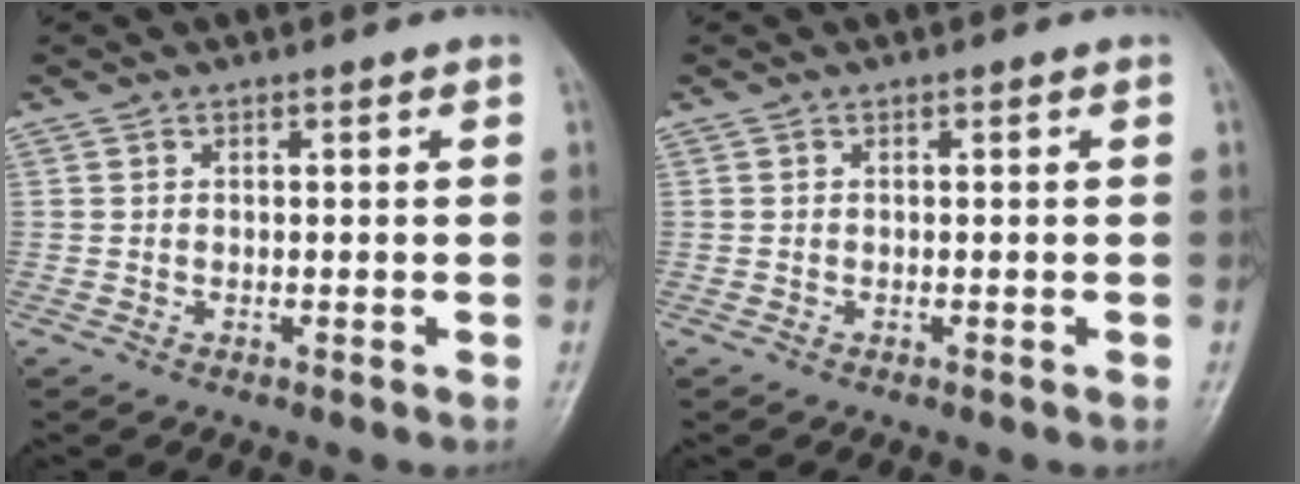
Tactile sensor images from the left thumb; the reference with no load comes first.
{"total": 0.0}